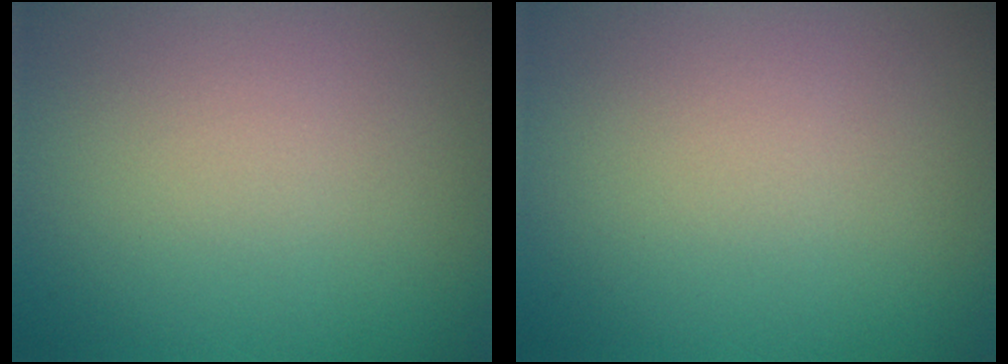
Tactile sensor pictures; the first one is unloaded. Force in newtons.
{"total": 0.0}